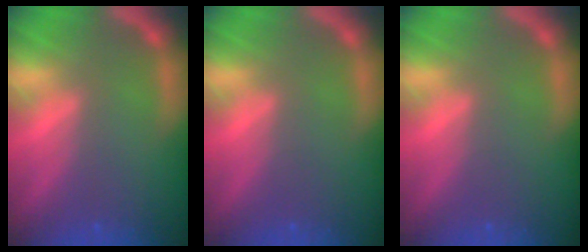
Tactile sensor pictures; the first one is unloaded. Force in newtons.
{"total": 0.0}
{"total": 0.0}